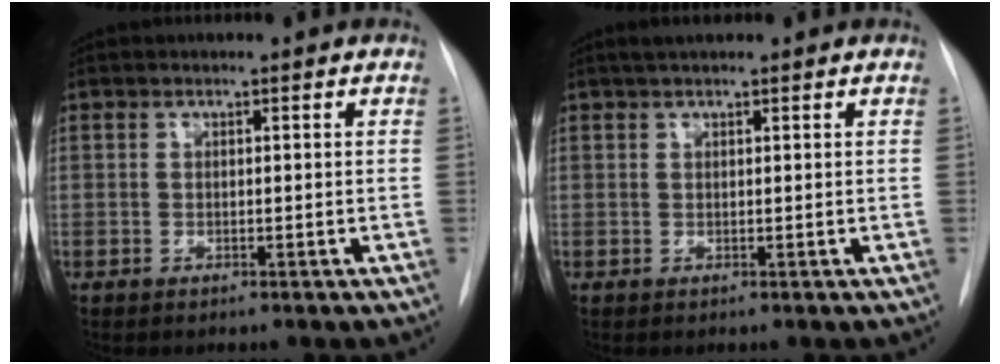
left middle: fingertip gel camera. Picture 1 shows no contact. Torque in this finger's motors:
{"motor_torque": [0.19, -0.19, 0.00, 0.00]}